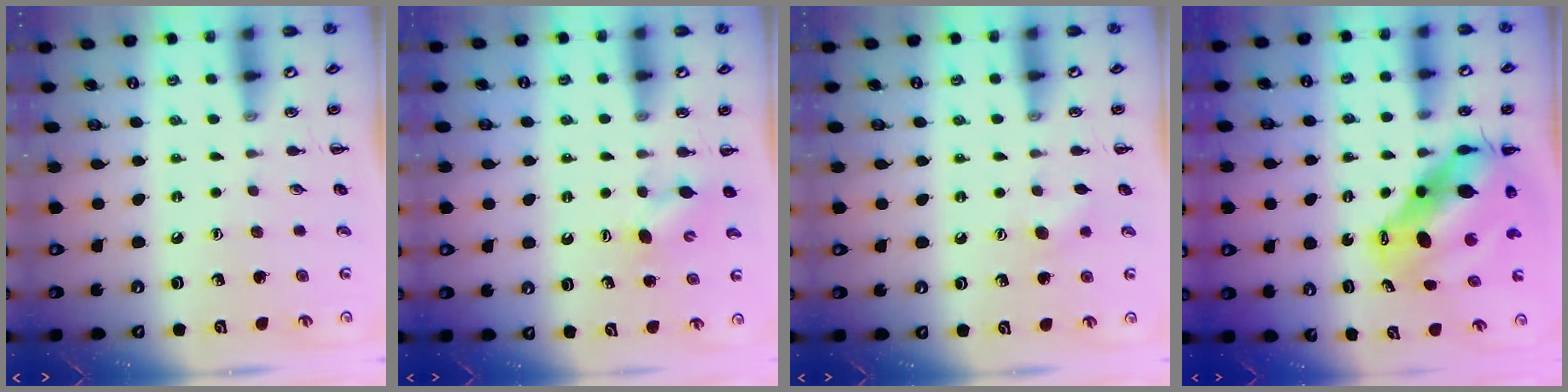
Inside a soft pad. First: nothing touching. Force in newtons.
{"total": 3.5, "press": 3.4, "slide": 1.0}
{"total": 5.0, "press": 4.9, "slide": 1.3}
{"total": 12.0, "press": 11.6, "slide": 2.8}